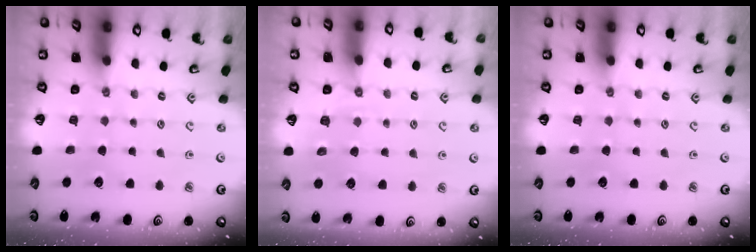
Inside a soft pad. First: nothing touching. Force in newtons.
{"total": 3.1, "press": 2.4, "slide": 2.0}
{"total": 0.0}